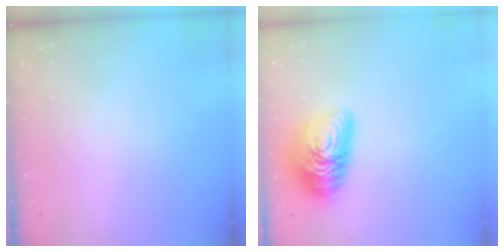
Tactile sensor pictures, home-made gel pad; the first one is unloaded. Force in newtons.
{"total": 14.9, "press": 14.9, "slide": 0.7}